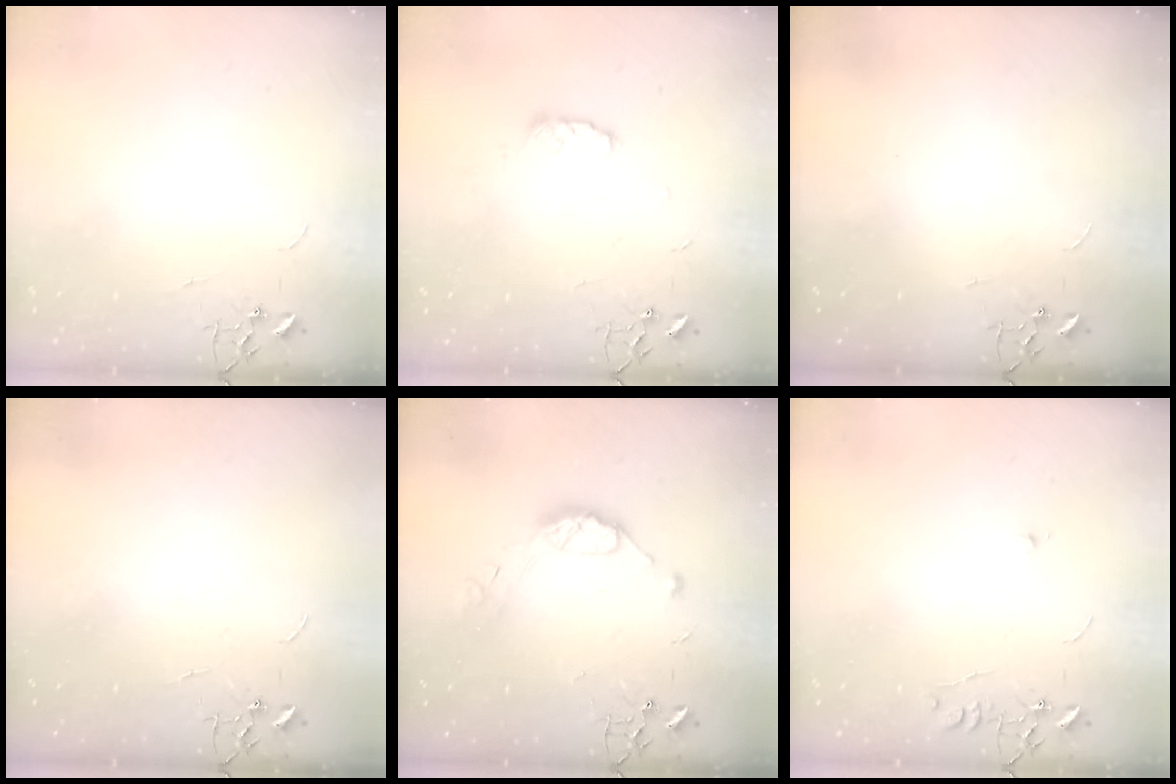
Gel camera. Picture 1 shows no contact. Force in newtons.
{"total": 5.7, "press": 5.7, "slide": 0.9}
{"total": 0.0}
{"total": 0.0}
{"total": 9.9, "press": 9.9, "slide": 0.9}
{"total": 6.0, "press": 5.9, "slide": 0.7}